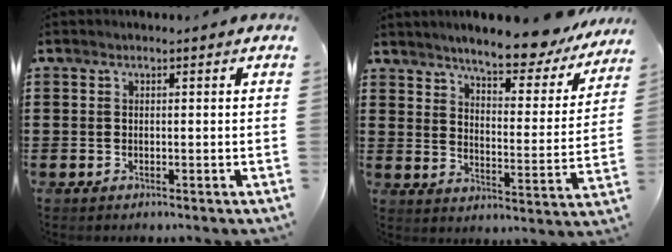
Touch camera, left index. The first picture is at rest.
{"total": 8.1, "force": [7.6, 0.4, 3.0], "torque": [-0.071, -0.050, 0.129]}